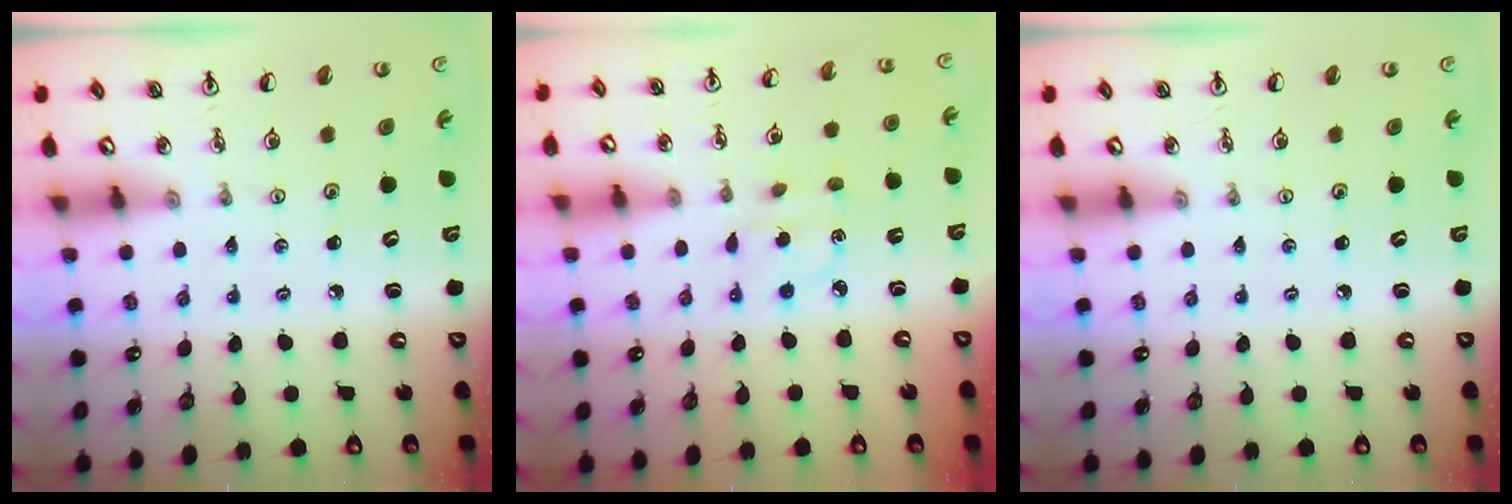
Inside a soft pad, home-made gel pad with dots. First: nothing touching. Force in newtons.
{"total": 2.0, "press": 2.0, "slide": 0.4}
{"total": 0.0}